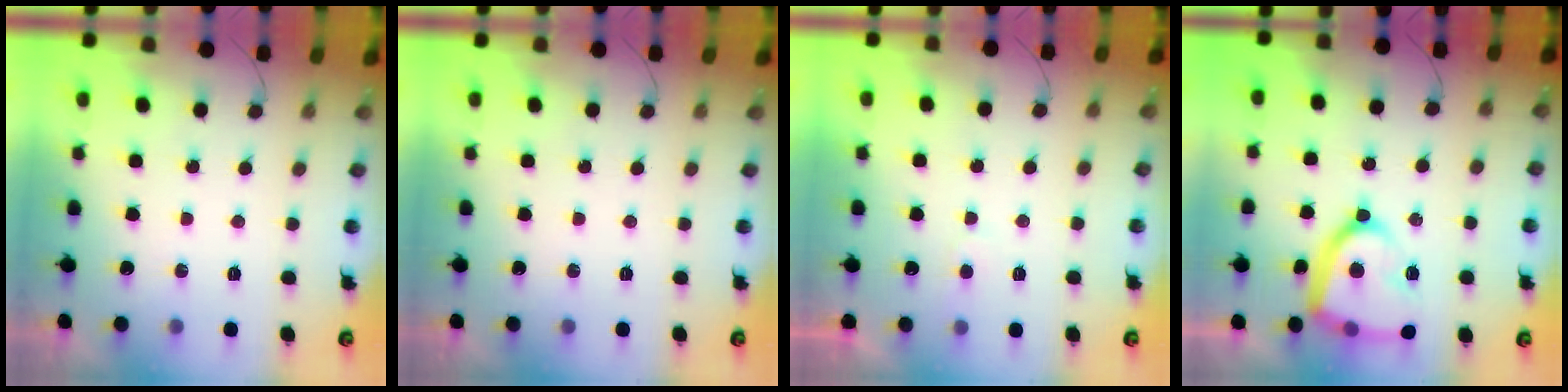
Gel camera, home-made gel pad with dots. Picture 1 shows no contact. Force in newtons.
{"total": 0.0}
{"total": 3.4, "press": 3.3, "slide": 0.4}
{"total": 17.7, "press": 17.6, "slide": 1.7}